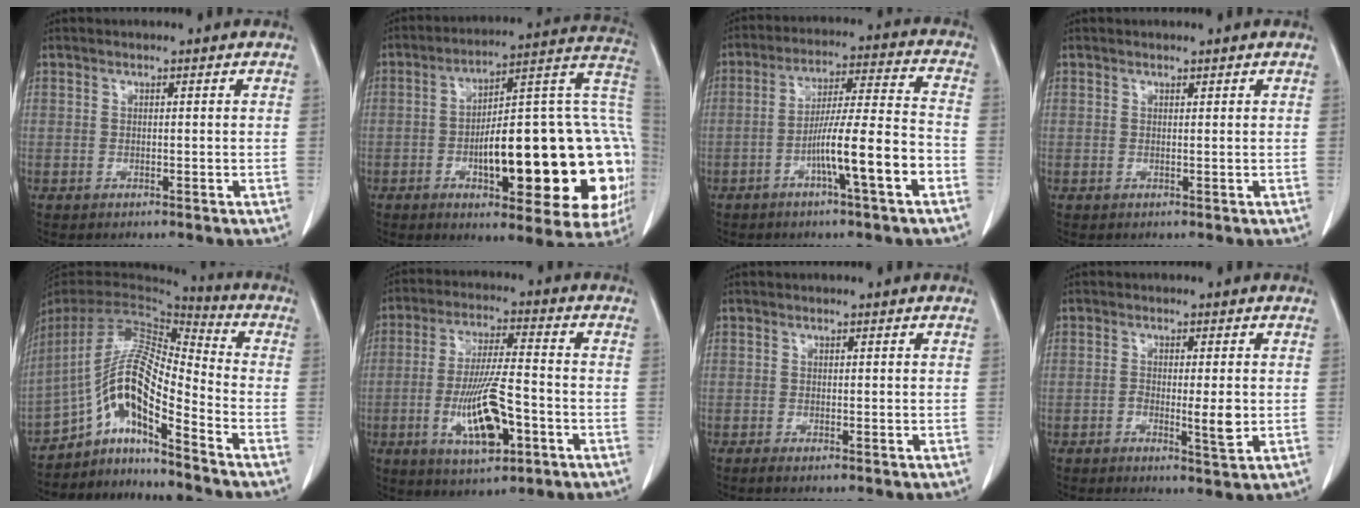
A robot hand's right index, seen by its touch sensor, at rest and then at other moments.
{"total": 28.8, "force": [-4.9, 7.3, 27.4], "torque": [-0.289, 0.029, -0.062]}
{"total": 11.6, "force": [-4.8, 0.1, 10.6], "torque": [-0.181, 0.010, -0.080]}
{"total": 0.0}
{"total": 13.7, "force": [-8.6, 1.8, 10.5], "torque": [-0.203, 0.021, -0.155]}
{"total": 11.8, "force": [-3.9, 2.7, 10.8], "torque": [-0.207, -0.006, -0.062]}
{"total": 0.9, "force": [-0.7, 0.0, 0.6], "torque": [-0.013, -0.002, -0.012]}
{"total": 3.8, "force": [-0.6, 0.6, 3.7], "torque": [-0.059, -0.005, -0.008]}